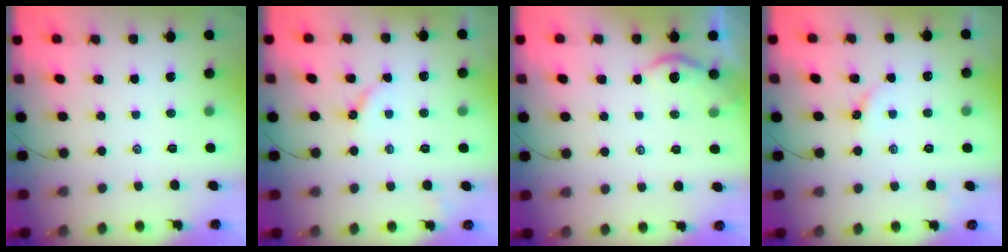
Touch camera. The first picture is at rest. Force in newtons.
{"total": 2.8, "press": 2.8, "slide": 0.4}
{"total": 1.8, "press": 1.8, "slide": 0.3}
{"total": 2.9, "press": 2.8, "slide": 0.4}